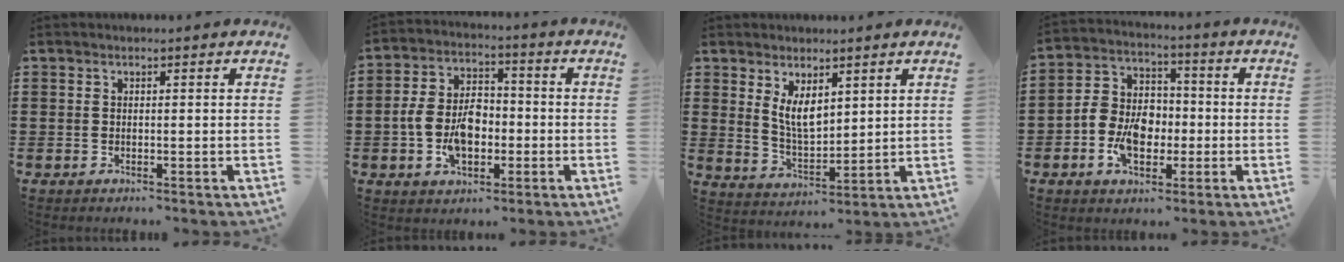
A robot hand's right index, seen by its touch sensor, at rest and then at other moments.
{"total": 8.1, "force": [-1.6, 5.5, 5.7], "torque": [-0.124, 0.009, -0.035]}
{"total": 5.3, "force": [2.5, 2.3, 4.0], "torque": [-0.086, -0.002, 0.046]}
{"total": 8.2, "force": [-2.1, 6.3, 4.9], "torque": [-0.111, 0.012, -0.042]}